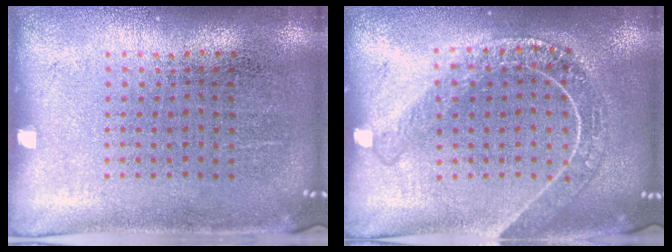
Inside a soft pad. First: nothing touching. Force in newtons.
{"total": 1.8, "press": 1.6, "slide": 0.8}